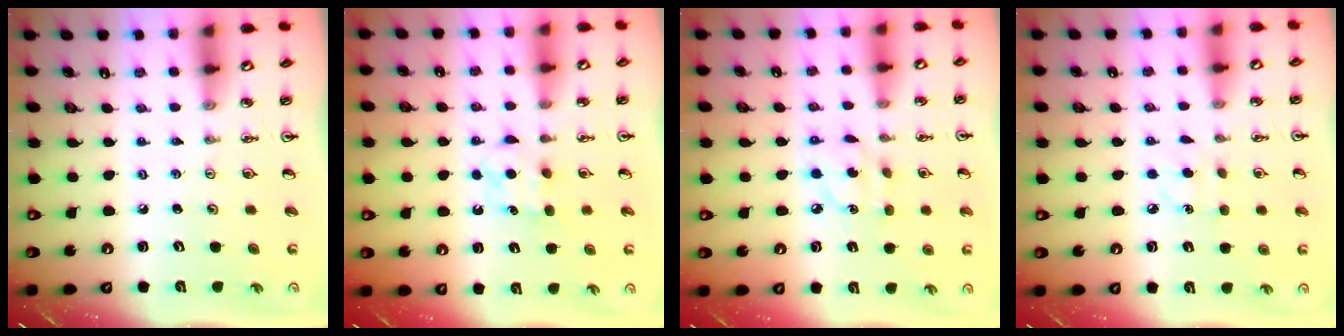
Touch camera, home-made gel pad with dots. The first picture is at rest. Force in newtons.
{"total": 5.8, "press": 5.8, "slide": 0.8}
{"total": 4.9, "press": 4.8, "slide": 0.3}
{"total": 5.8, "press": 5.8, "slide": 0.7}